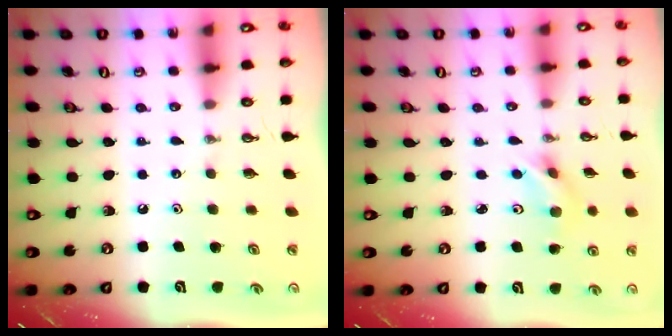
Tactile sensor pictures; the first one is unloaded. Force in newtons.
{"total": 4.4, "press": 3.8, "slide": 2.2}